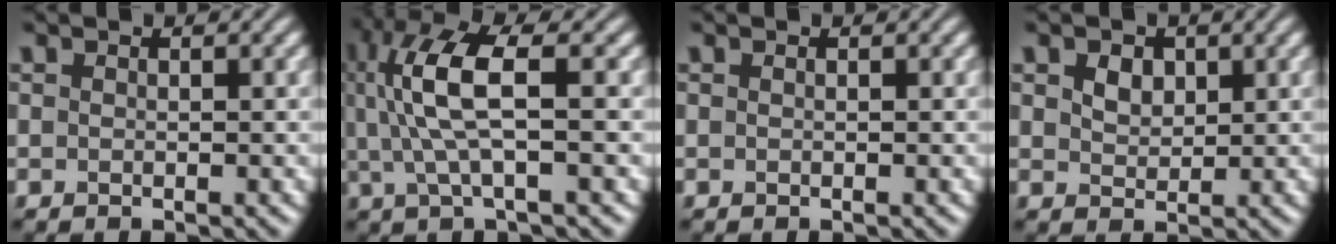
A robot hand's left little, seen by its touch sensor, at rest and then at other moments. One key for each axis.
{"total": 7.5, "fx": 1.2, "fy": 2.2, "fz": 7.0, "tx": -0.159, "ty": 0.008, "tz": 0.023}
{"total": 0.0}
{"total": 2.0, "fx": 0.9, "fy": 1.4, "fz": 1.1, "tx": -0.024, "ty": 0.001, "tz": 0.016}